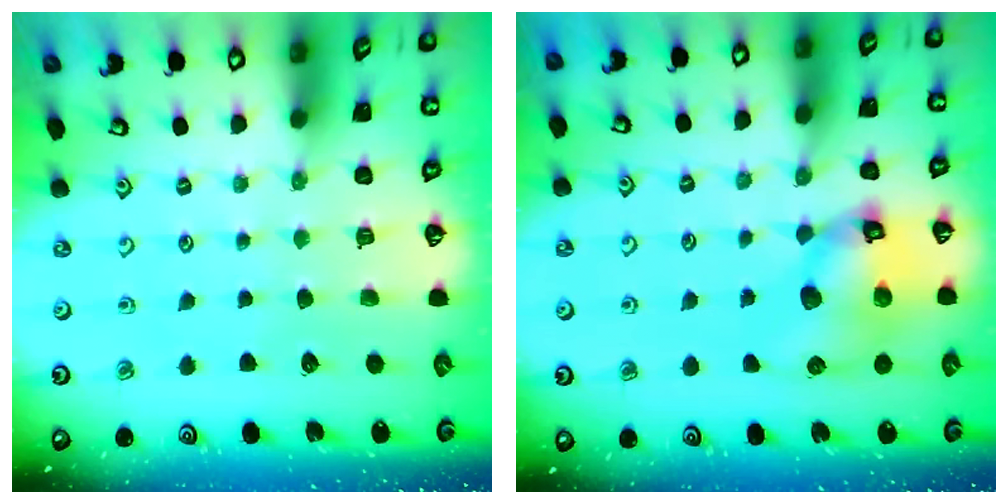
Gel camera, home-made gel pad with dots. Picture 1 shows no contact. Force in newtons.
{"total": 12.9, "press": 12.8, "slide": 1.9}